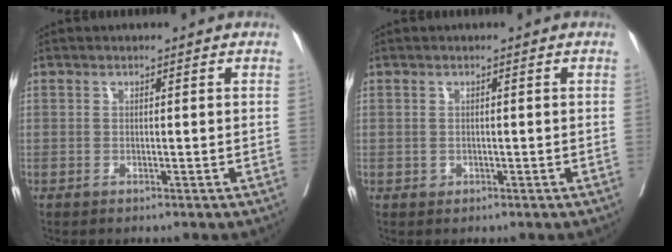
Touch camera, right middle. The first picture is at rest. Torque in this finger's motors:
{"motor_torque": [0.16, -0.22, 0.03, 0.01]}